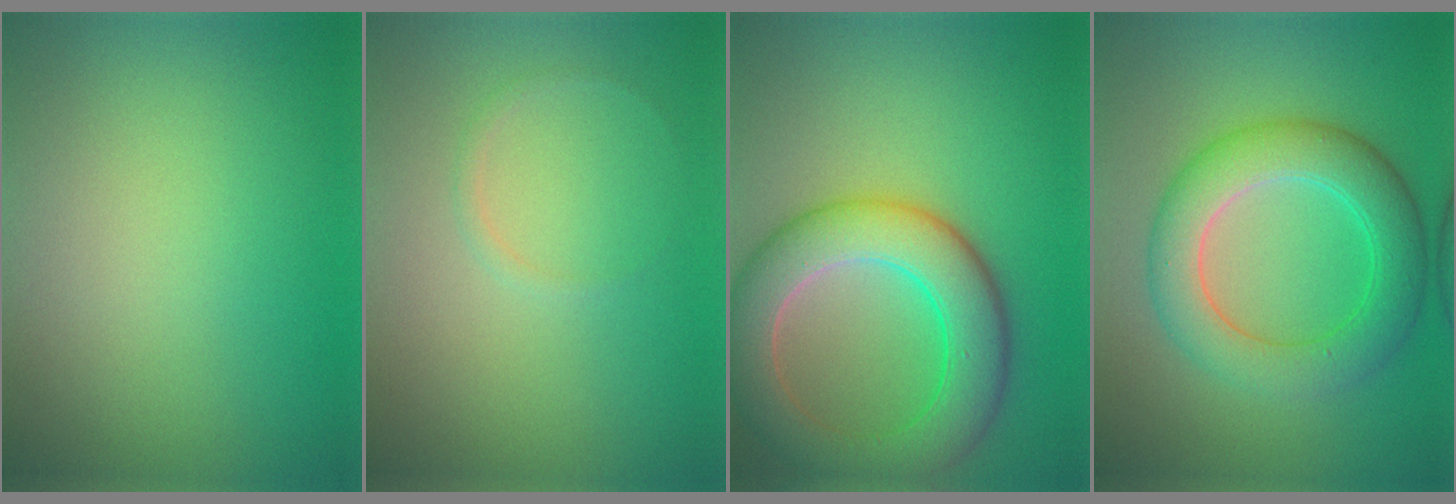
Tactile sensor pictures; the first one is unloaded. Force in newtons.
{"total": 0.5, "press": 0.5, "slide": 0.1}
{"total": 8.3, "press": 8.3, "slide": 0.5}
{"total": 6.3, "press": 6.3, "slide": 0.2}